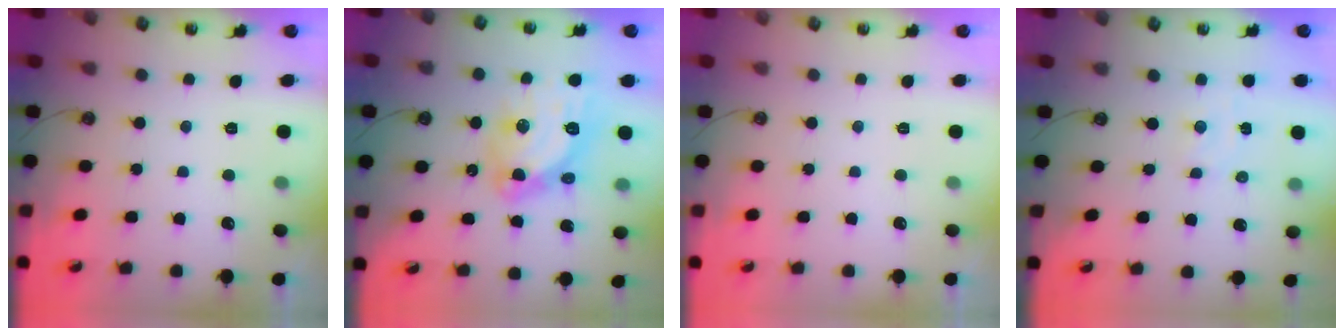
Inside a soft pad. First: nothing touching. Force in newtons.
{"total": 15.3, "press": 15.2, "slide": 1.5}
{"total": 0.0}
{"total": 2.0, "press": 1.9, "slide": 0.3}